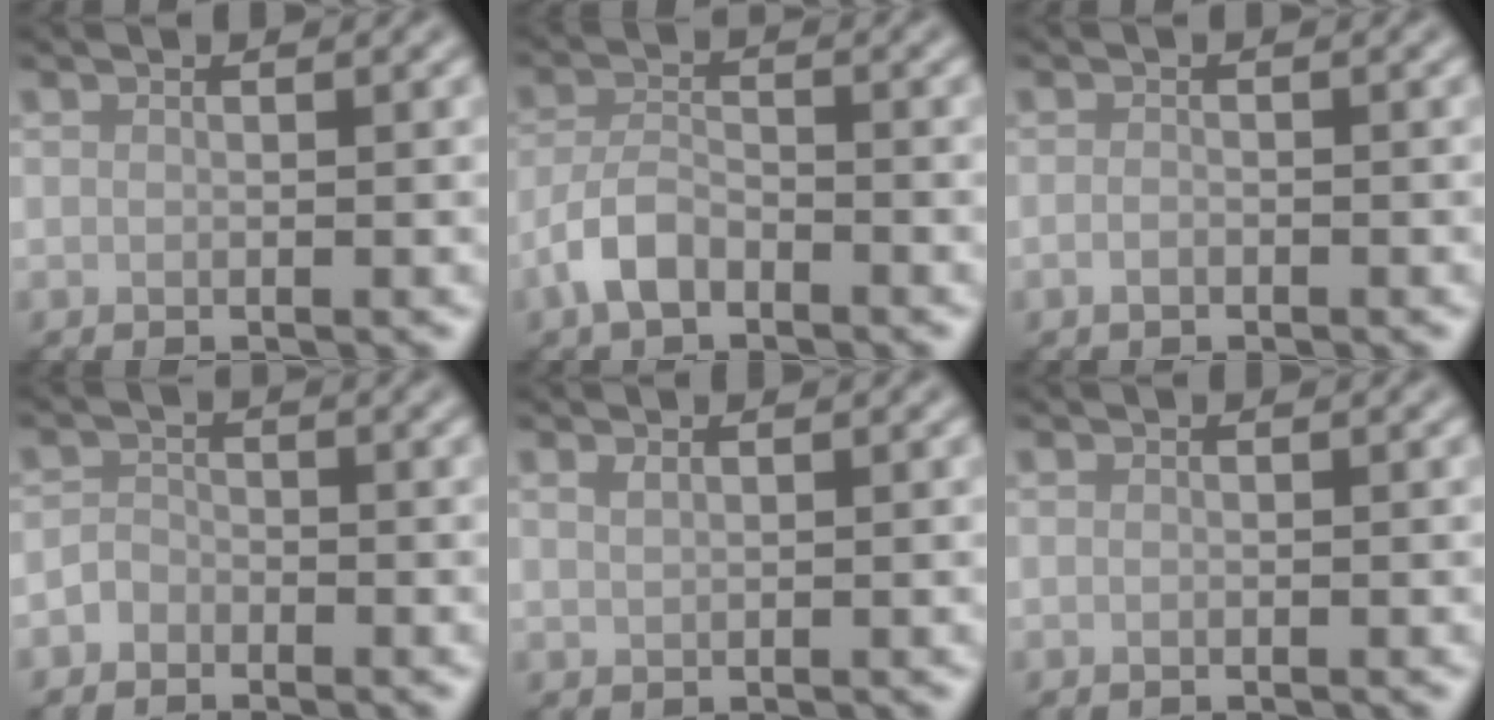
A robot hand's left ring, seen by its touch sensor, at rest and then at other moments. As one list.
[{"total": 3.3, "force": [-2.2, 1.6, 1.9], "torque": [-0.040, 0.004, -0.053]}, {"total": 0.8, "force": [-0.5, 0.4, 0.5], "torque": [-0.010, -0.002, -0.009]}, {"total": 1.3, "force": [-1.0, 0.9, 0.1], "torque": [0.000, 0.007, -0.022]}, {"total": 0.7, "force": [0.5, 0.3, 0.4], "torque": [-0.012, 0.000, 0.013]}, {"total": 0.0}]